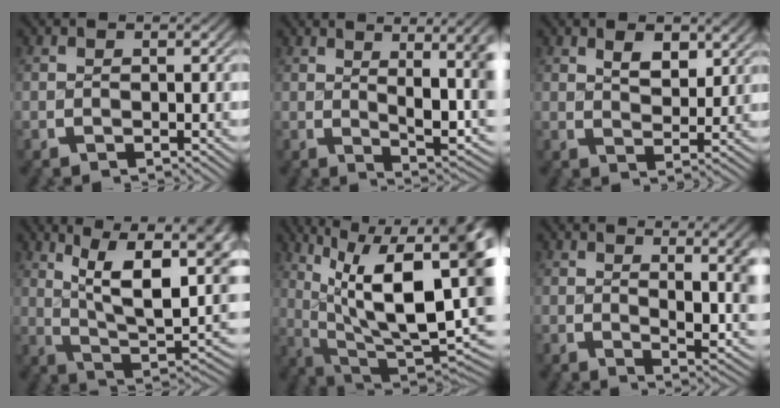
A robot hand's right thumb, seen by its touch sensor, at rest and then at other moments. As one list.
[{"total": 9.0, "force": [0.9, 3.9, 8.1], "torque": [-0.114, -0.020, 0.026]}, {"total": 2.6, "force": [1.7, 1.1, 1.7], "torque": [-0.023, -0.010, 0.036]}, {"total": 15.8, "force": [1.5, 9.6, 12.4], "torque": [-0.205, -0.044, 0.036]}, {"total": 17.0, "force": [0.8, 9.5, 14.1], "torque": [-0.247, -0.064, 0.047]}, {"total": 6.1, "force": [1.2, 2.4, 5.5], "torque": [-0.073, -0.017, 0.029]}]